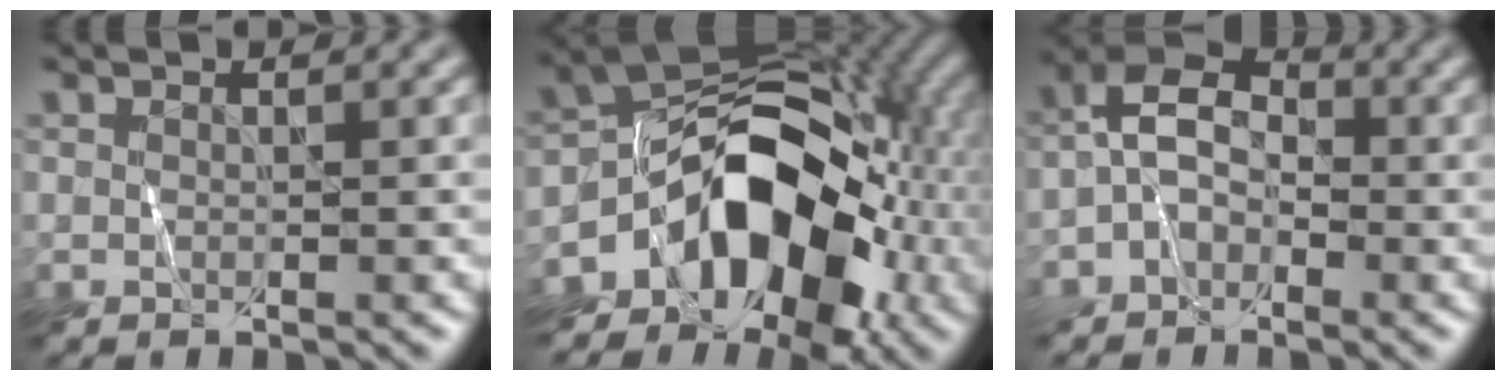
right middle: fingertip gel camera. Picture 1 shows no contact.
{"total": 10.4, "force": [-4.3, 6.9, 6.5], "torque": [-0.079, 0.020, -0.082]}
{"total": 3.8, "force": [-1.5, 2.6, 2.3], "torque": [-0.046, 0.023, -0.040]}